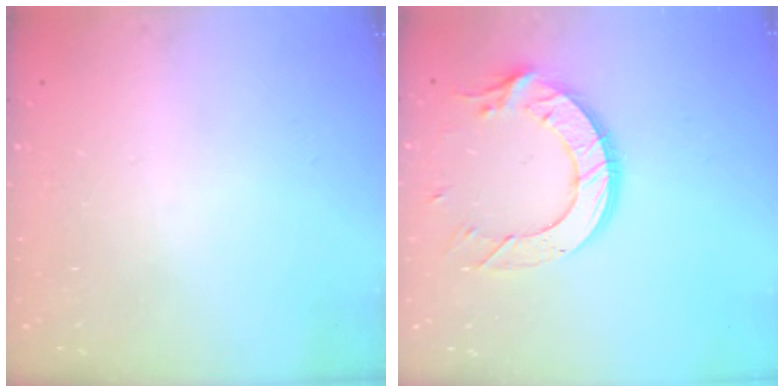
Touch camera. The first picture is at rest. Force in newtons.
{"total": 13.4, "press": 13.3, "slide": 0.8}